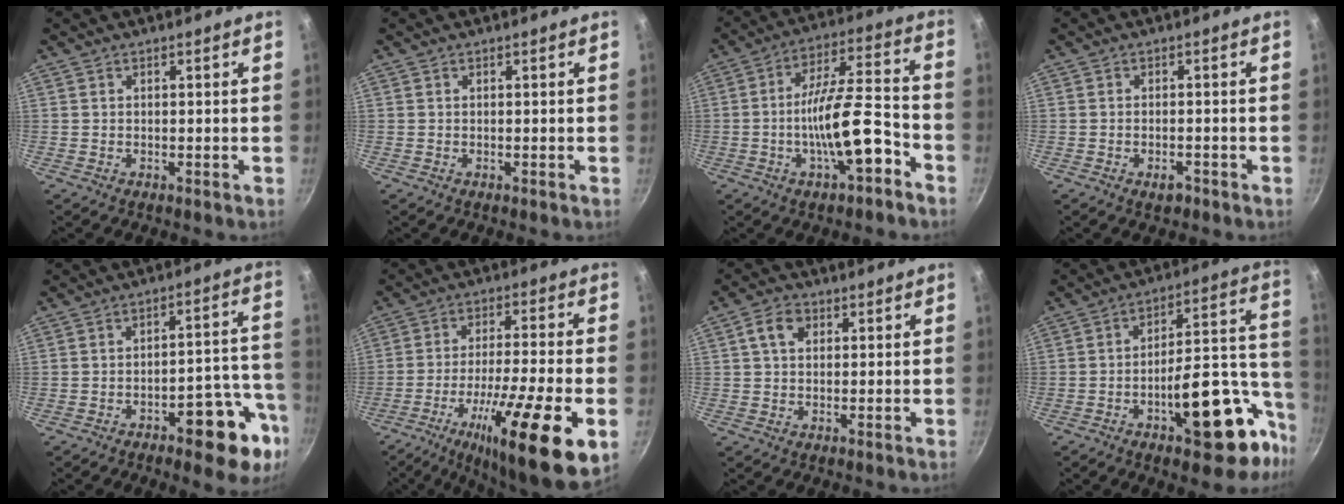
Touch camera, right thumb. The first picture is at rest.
{"total": 0.0}
{"total": 14.1, "force": [-5.7, 4.1, 12.2], "torque": [-0.187, 0.049, -0.099]}
{"total": 2.4, "force": [-1.5, 1.1, 1.5], "torque": [-0.021, 0.011, -0.021]}
{"total": 13.9, "force": [-6.8, 5.4, 10.8], "torque": [-0.093, 0.055, -0.087]}
{"total": 22.2, "force": [-8.6, 4.7, 19.9], "torque": [-0.307, 0.021, -0.141]}
{"total": 4.8, "force": [1.5, 3.3, 3.1], "torque": [-0.051, 0.007, 0.019]}
{"total": 22.7, "force": [-9.3, 9.8, 18.2], "torque": [-0.192, 0.060, -0.127]}